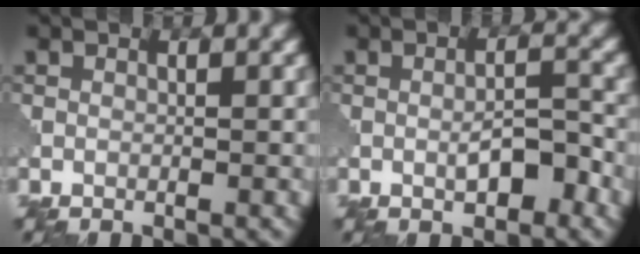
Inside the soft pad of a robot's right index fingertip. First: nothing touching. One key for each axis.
{"total": 3.2, "fx": -1.1, "fy": 1.1, "fz": 2.8, "tx": -0.047, "ty": 0.002, "tz": -0.018}